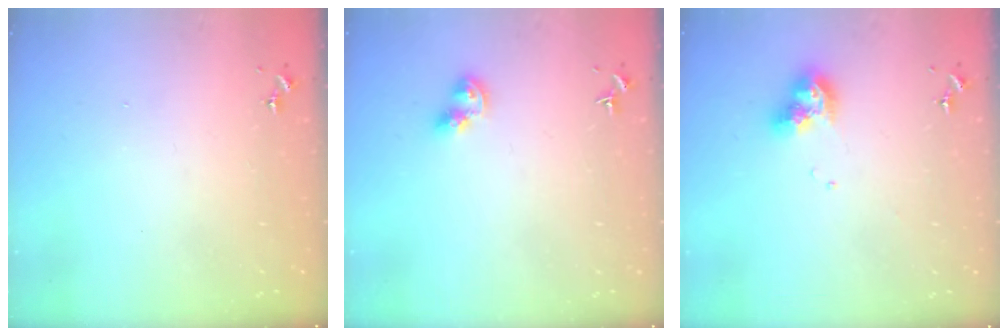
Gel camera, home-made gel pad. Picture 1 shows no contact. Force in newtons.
{"total": 6.8, "press": 6.8, "slide": 0.5}
{"total": 9.6, "press": 9.6, "slide": 0.6}